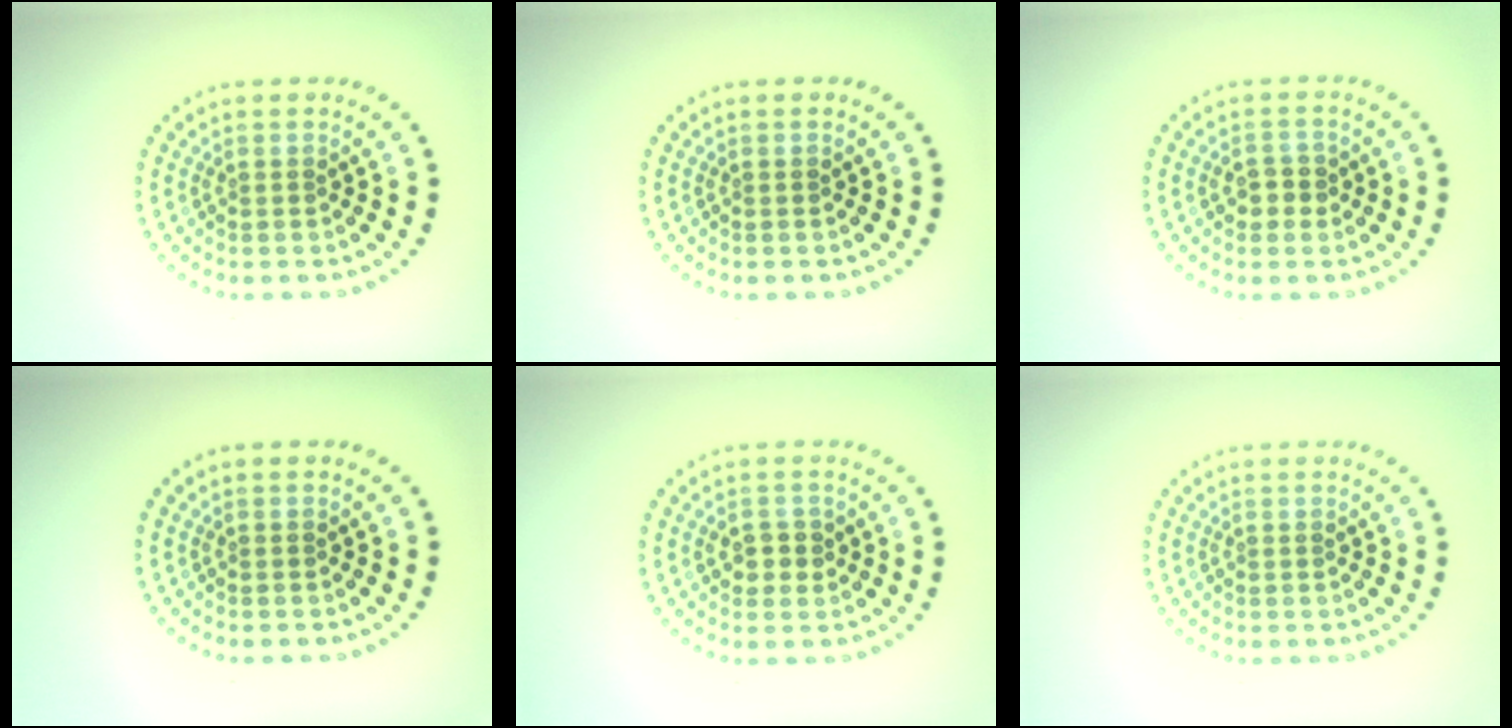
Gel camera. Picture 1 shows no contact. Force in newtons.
{"total": 0.0}
{"total": 1.9, "press": 1.8, "slide": 0.4}
{"total": 0.0}
{"total": 2.0, "press": 2.0, "slide": 0.4}
{"total": 0.0}